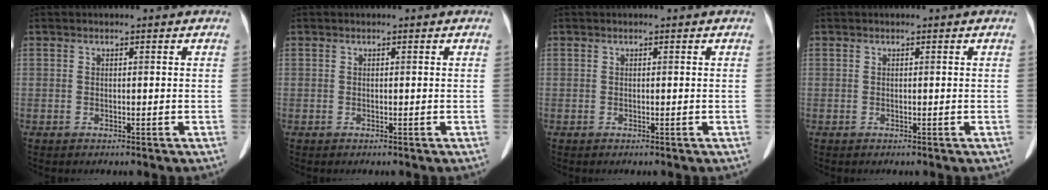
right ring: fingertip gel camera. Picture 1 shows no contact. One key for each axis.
{"total": 0.0}
{"total": 0.0}
{"total": 0.0}